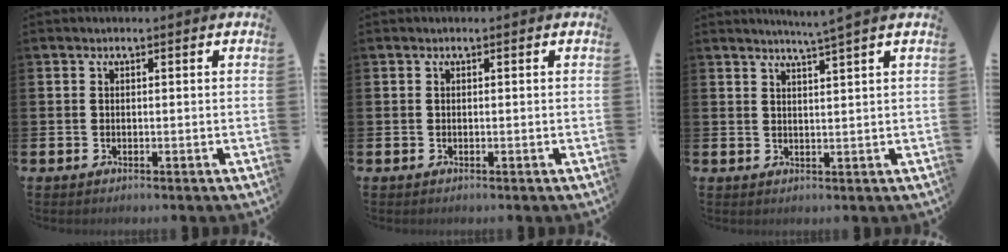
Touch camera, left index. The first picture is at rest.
{"total": 0.0}
{"total": 2.8, "force": [2.4, -1.2, 0.7], "torque": [-0.022, -0.009, 0.045]}